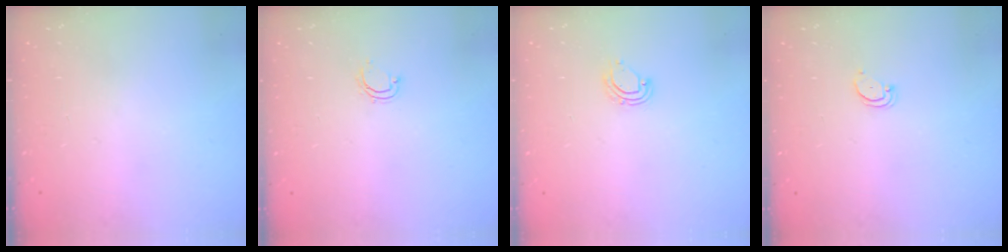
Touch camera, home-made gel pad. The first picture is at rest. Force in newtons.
{"total": 3.7, "press": 3.7, "slide": 0.3}
{"total": 6.5, "press": 6.5, "slide": 1.1}
{"total": 2.5, "press": 2.5, "slide": 0.2}